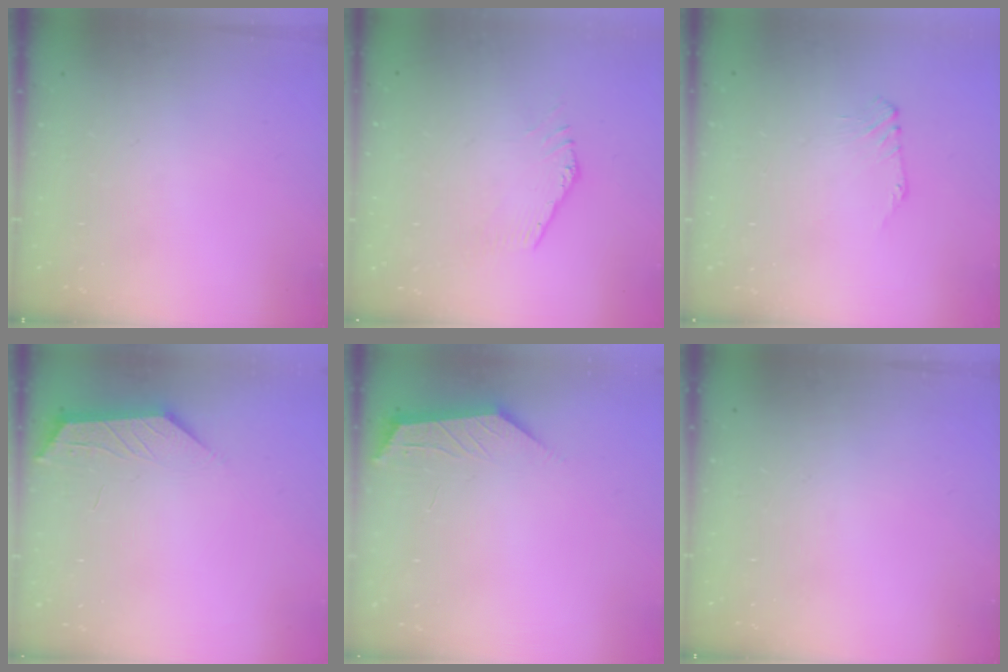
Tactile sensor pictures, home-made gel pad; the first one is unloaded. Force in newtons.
{"total": 1.4, "press": 1.4, "slide": 0.1}
{"total": 1.0, "press": 0.9, "slide": 0.4}
{"total": 1.6, "press": 1.6, "slide": 0.4}
{"total": 1.8, "press": 1.8, "slide": 0.4}
{"total": 0.0}